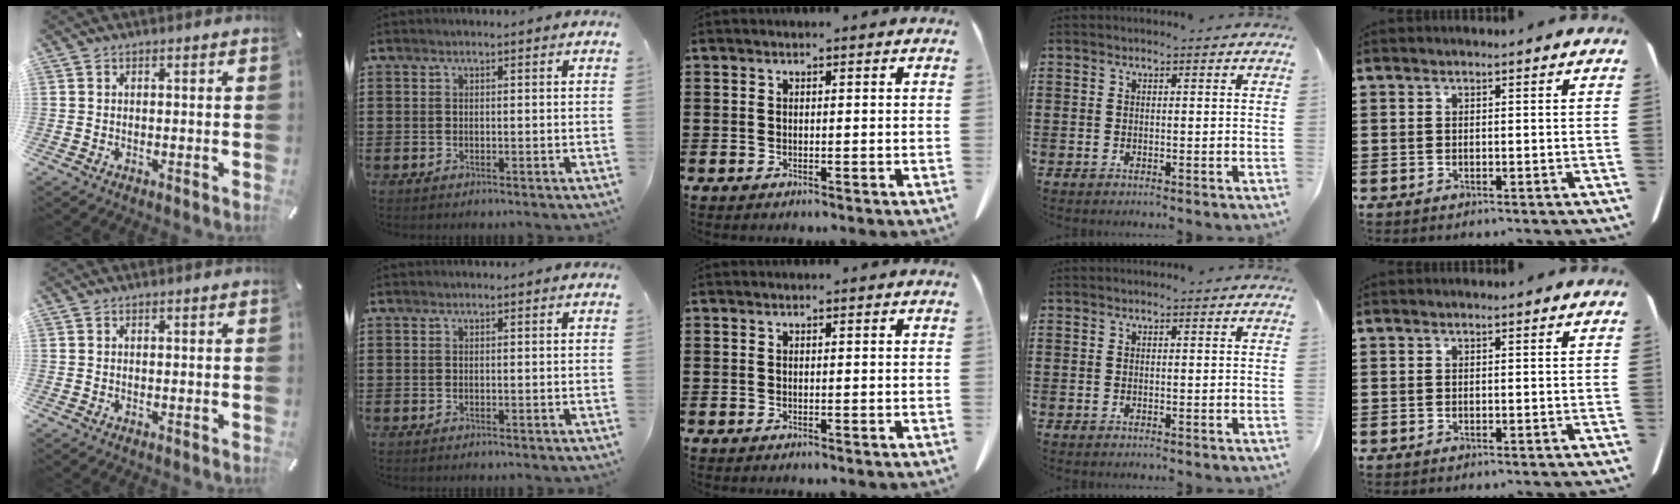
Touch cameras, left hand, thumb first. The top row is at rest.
{}